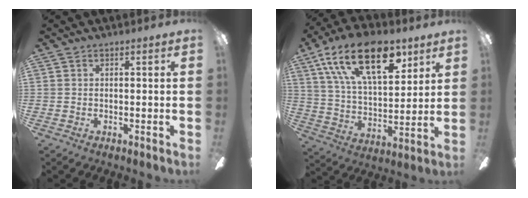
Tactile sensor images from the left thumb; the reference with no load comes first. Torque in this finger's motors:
{"motor_torque": [0.63, 0.42, 1.73, -1.04, 0.52]}